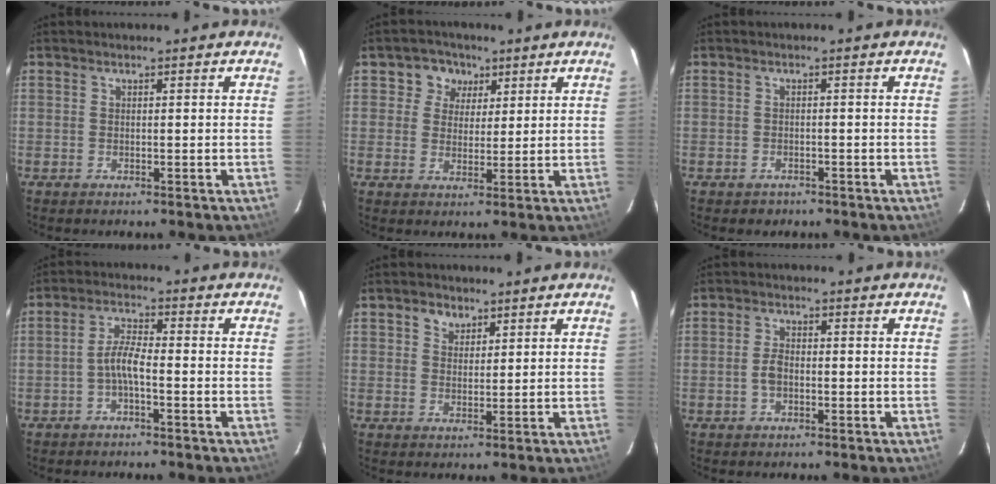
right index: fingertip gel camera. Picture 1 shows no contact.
{"total": 5.4, "force": [2.3, 4.9, 0.8], "torque": [0.000, 0.012, 0.034]}
{"total": 2.0, "force": [-1.3, 1.5, 0.2], "torque": [-0.009, 0.003, -0.015]}
{"total": 3.8, "force": [-1.7, 0.7, 3.3], "torque": [-0.072, 0.011, -0.036]}
{"total": 3.0, "force": [1.8, 2.3, 0.9], "torque": [-0.010, 0.009, 0.032]}
{"total": 2.0, "force": [-0.5, 1.3, 1.4], "torque": [-0.030, 0.004, -0.009]}